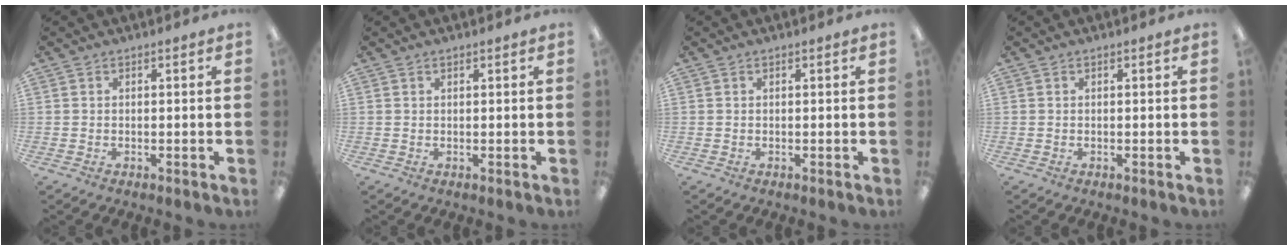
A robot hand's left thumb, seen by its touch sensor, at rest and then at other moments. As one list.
[{"total": 0.6, "force": [0.5, 0.2, 0.3], "torque": [-0.006, 0.003, 0.008]}, {"total": 0.0}, {"total": 0.0}]